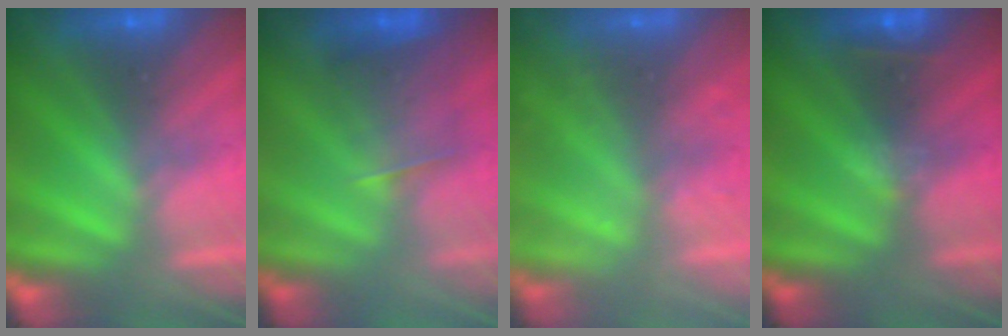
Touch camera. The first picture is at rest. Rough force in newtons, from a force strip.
{"total": 2.3}
{"total": 2.3}
{"total": 2.7}